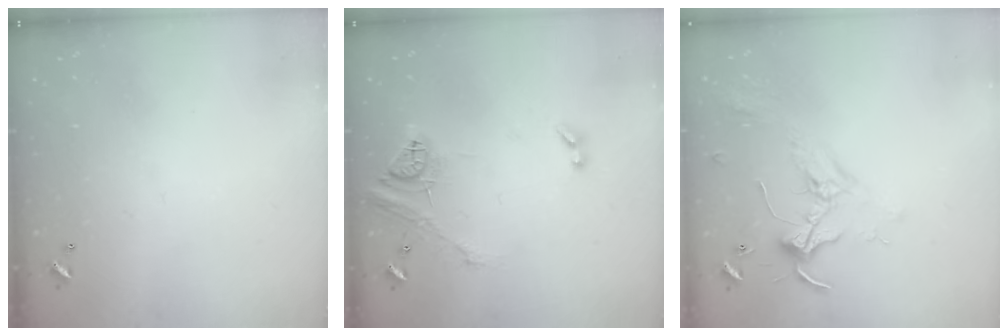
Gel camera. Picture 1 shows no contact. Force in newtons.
{"total": 14.9, "press": 14.8, "slide": 1.7}
{"total": 2.1, "press": 2.1, "slide": 0.5}